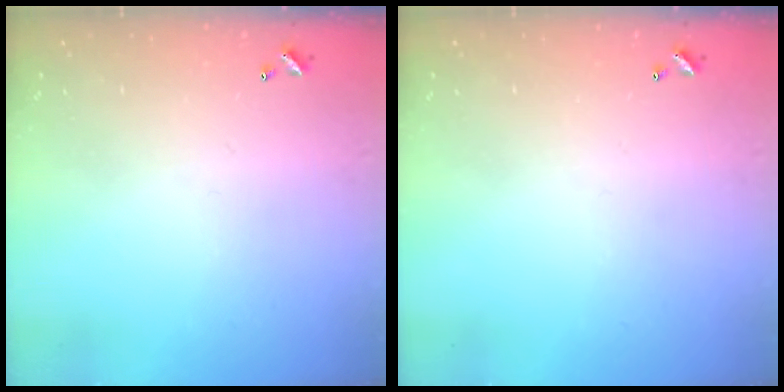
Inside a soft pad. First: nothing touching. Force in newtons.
{"total": 0.0}